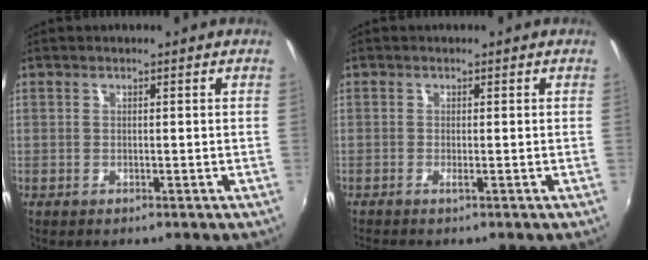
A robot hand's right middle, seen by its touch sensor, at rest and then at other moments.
{"total": 1.0, "force": [-0.7, -0.3, 0.7], "torque": [-0.016, -0.001, -0.016]}